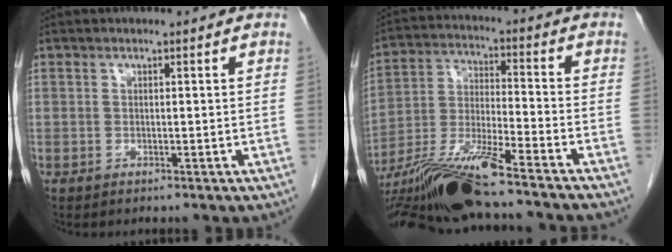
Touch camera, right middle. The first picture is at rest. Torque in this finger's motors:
{"motor_torque": [1.11, -1.03, 0.26, 0.08]}